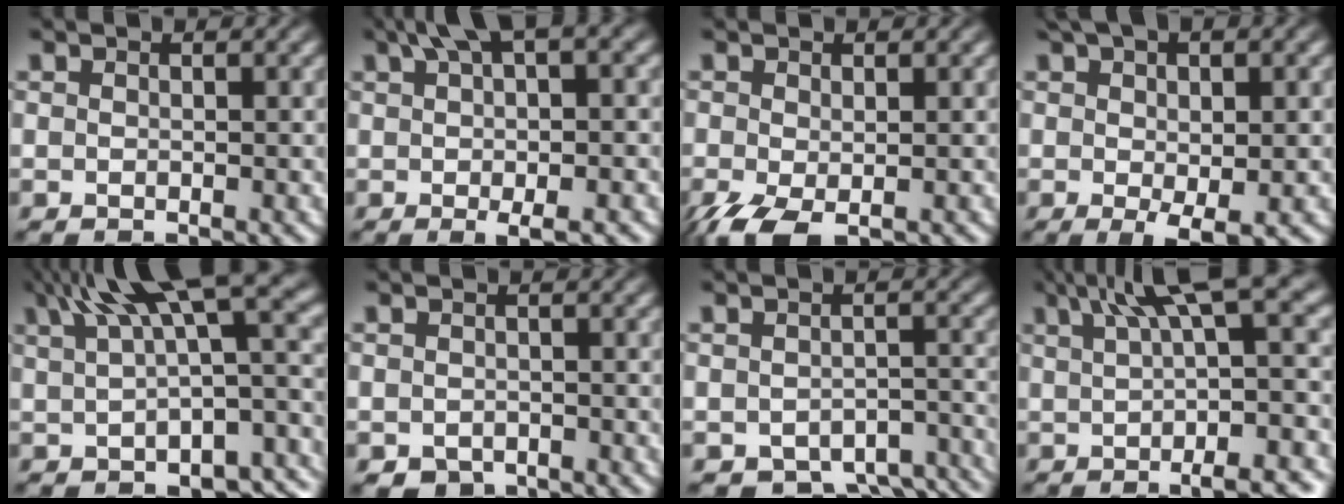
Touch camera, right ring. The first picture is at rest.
{"total": 4.7, "force": [1.1, 0.6, 4.5], "torque": [-0.068, 0.010, 0.018]}
{"total": 3.7, "force": [-2.3, 1.8, 2.3], "torque": [-0.057, -0.034, -0.018]}
{"total": 4.0, "force": [-0.1, 1.2, 3.8], "torque": [-0.061, -0.010, 0.007]}
{"total": 7.8, "force": [1.3, 3.2, 7.1], "torque": [-0.088, 0.013, 0.028]}
{"total": 3.4, "force": [-2.3, 2.3, 0.8], "torque": [-0.025, -0.026, -0.025]}
{"total": 7.2, "force": [-6.0, 3.3, 2.3], "torque": [-0.016, -0.017, -0.090]}
{"total": 7.5, "force": [2.0, 1.4, 7.1], "torque": [-0.079, 0.032, 0.022]}